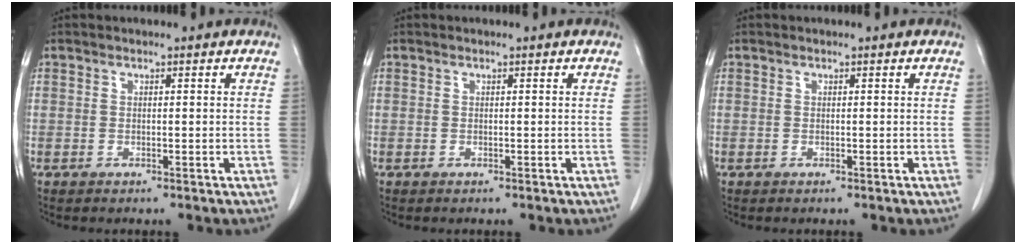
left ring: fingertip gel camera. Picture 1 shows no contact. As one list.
[{"total": 0.0}, {"total": 0.0}]